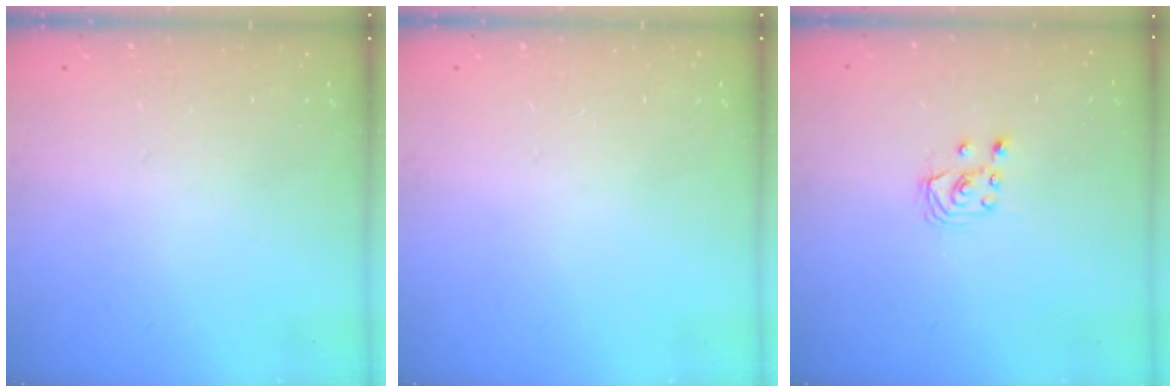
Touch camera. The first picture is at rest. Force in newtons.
{"total": 0.0}
{"total": 2.6, "press": 2.6, "slide": 0.3}